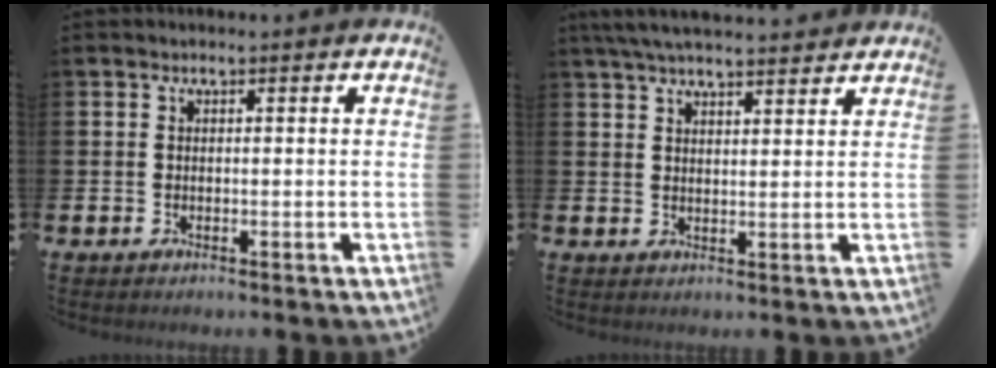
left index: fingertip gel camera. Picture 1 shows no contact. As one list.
[{"total": 5.1, "force": [4.8, 0.6, 1.6], "torque": [-0.039, -0.015, 0.088]}]